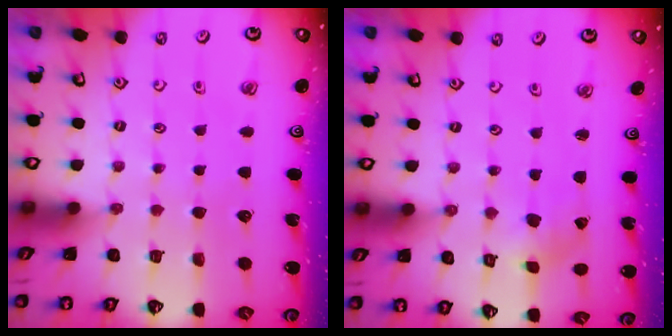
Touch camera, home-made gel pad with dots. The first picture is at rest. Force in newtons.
{"total": 0.7, "press": 0.7, "slide": 0.1}